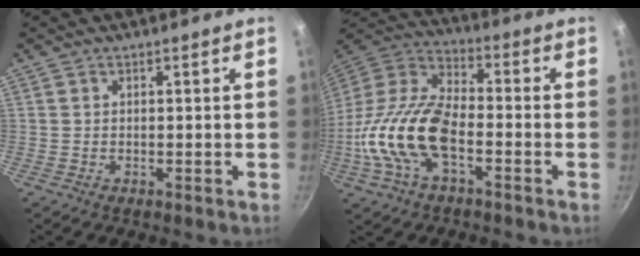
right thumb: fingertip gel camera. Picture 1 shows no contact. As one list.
[{"total": 18.3, "force": [-5.2, 9.1, 15.0], "torque": [-0.285, 0.039, -0.118]}]